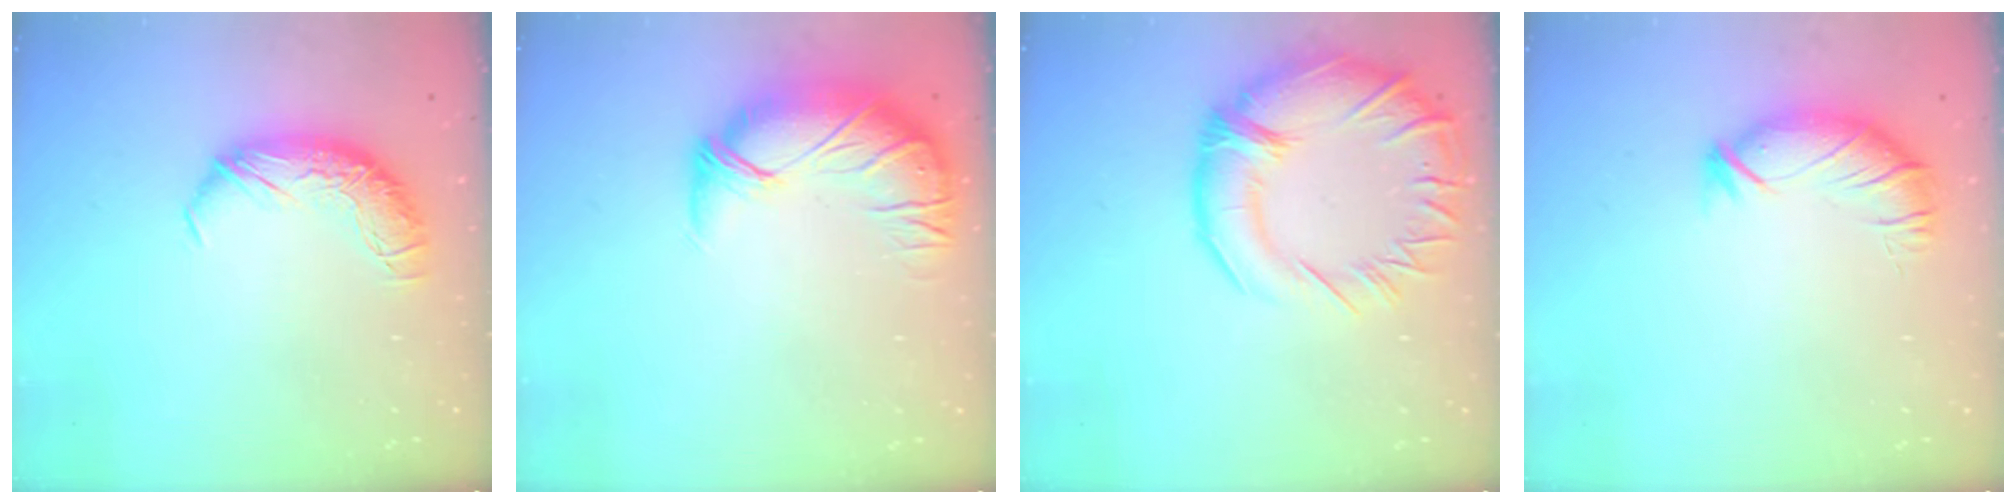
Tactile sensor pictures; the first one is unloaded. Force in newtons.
{"total": 2.7, "press": 0.2, "slide": 2.7}
{"total": 9.5, "press": 9.1, "slide": 3.0}
{"total": 3.1, "press": 2.4, "slide": 2.0}